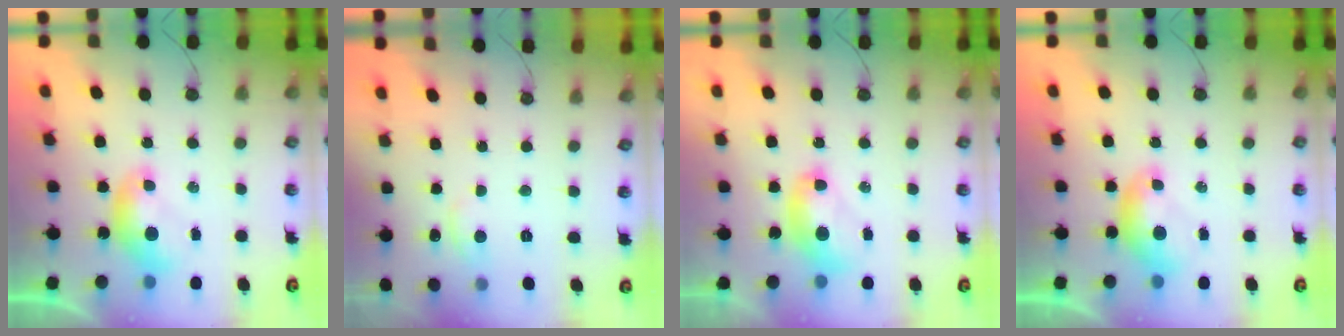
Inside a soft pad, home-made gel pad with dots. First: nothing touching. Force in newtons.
{"total": 1.7, "press": 1.5, "slide": 0.6}
{"total": 2.5, "press": 2.5, "slide": 0.1}
{"total": 0.0}